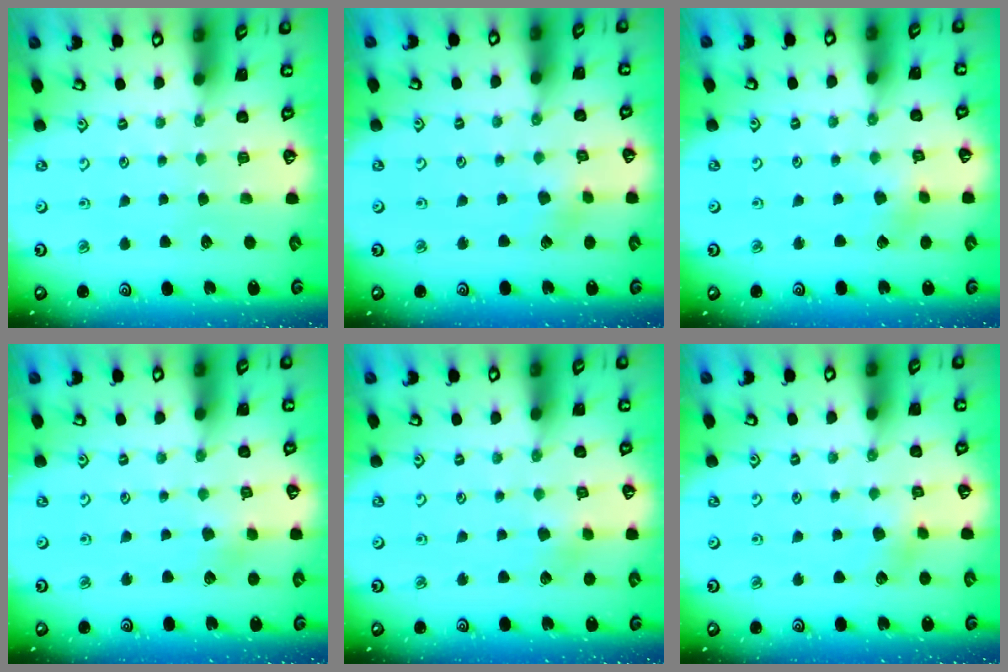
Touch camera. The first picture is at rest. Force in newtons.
{"total": 2.4, "press": 2.2, "slide": 0.9}
{"total": 2.2, "press": 2.2, "slide": 0.2}
{"total": 2.9, "press": 2.9, "slide": 0.4}
{"total": 3.7, "press": 3.7, "slide": 0.4}
{"total": 3.6, "press": 3.6, "slide": 0.3}